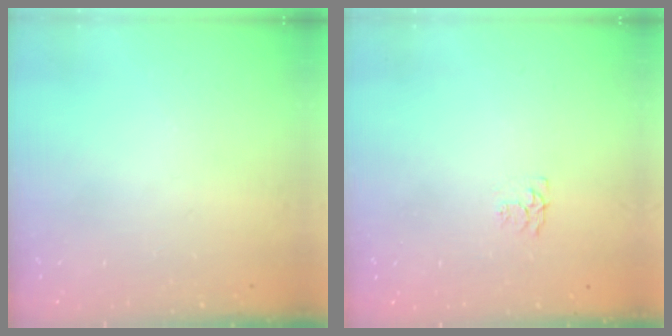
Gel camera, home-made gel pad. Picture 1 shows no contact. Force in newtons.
{"total": 4.5, "press": 4.4, "slide": 0.6}